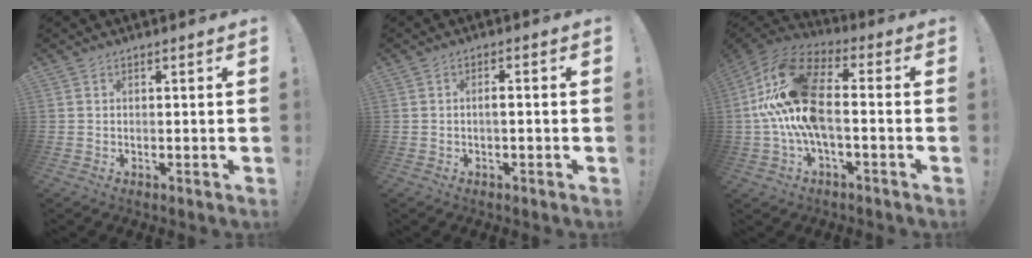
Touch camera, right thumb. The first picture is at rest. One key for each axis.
{"total": 1.8, "fx": -0.6, "fy": 0.2, "fz": 1.7, "tx": -0.032, "ty": 0.007, "tz": -0.012}
{"total": 18.9, "fx": -1.1, "fy": 9.6, "fz": 16.2, "tx": -0.311, "ty": 0.020, "tz": -0.013}